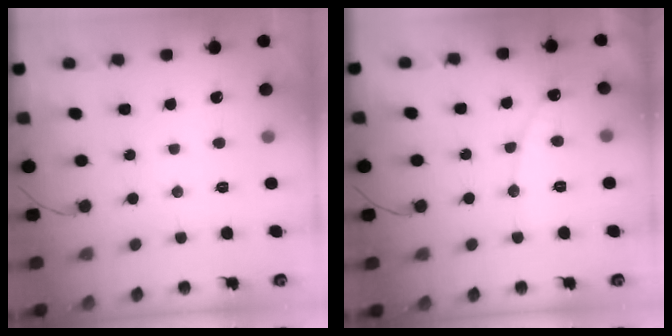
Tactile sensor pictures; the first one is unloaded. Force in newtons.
{"total": 8.7, "press": 8.6, "slide": 0.8}